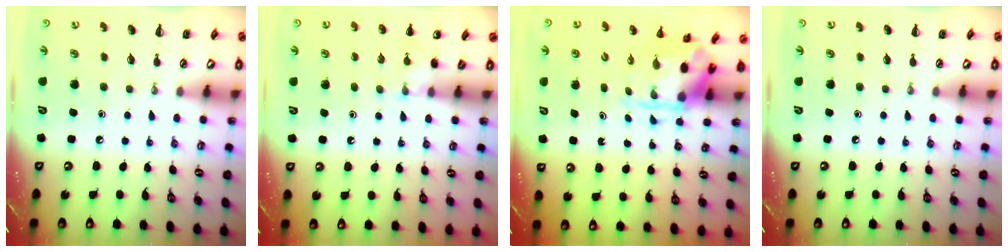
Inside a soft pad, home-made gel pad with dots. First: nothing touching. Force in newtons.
{"total": 5.8, "press": 5.5, "slide": 1.9}
{"total": 3.5, "press": 3.4, "slide": 0.9}
{"total": 0.0}